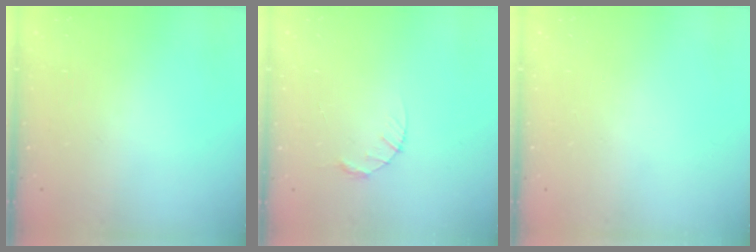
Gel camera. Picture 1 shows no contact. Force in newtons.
{"total": 3.4, "press": 3.4, "slide": 0.4}
{"total": 0.0}